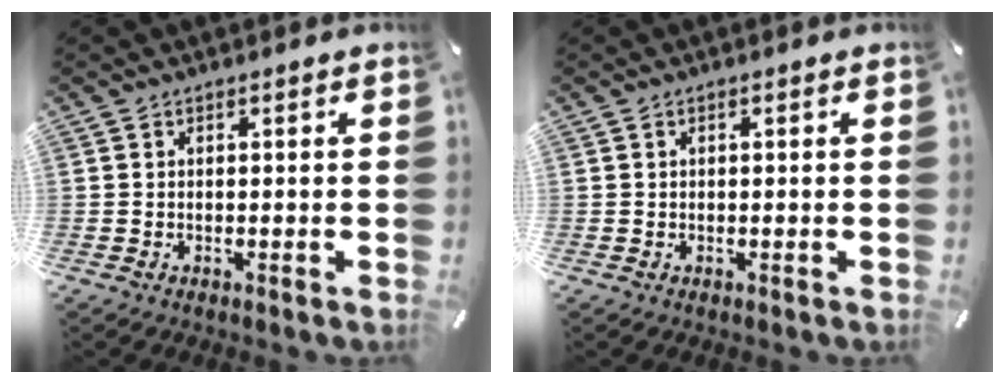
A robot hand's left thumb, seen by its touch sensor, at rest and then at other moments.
{"total": 0.0}